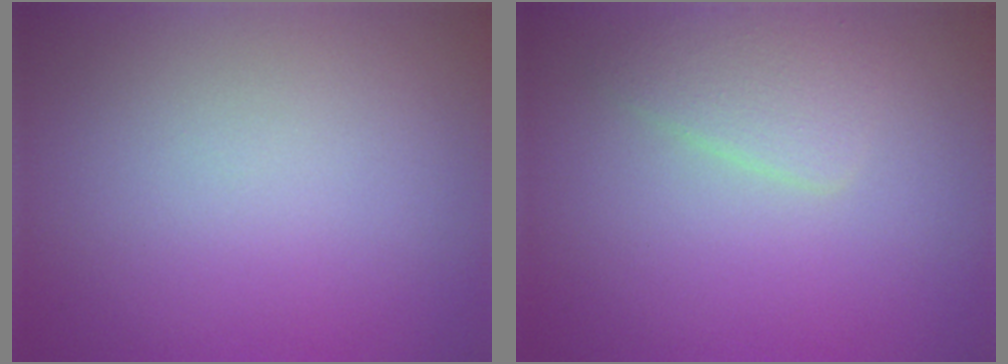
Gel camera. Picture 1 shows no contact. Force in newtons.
{"total": 2.2, "press": 2.2, "slide": 0.0}